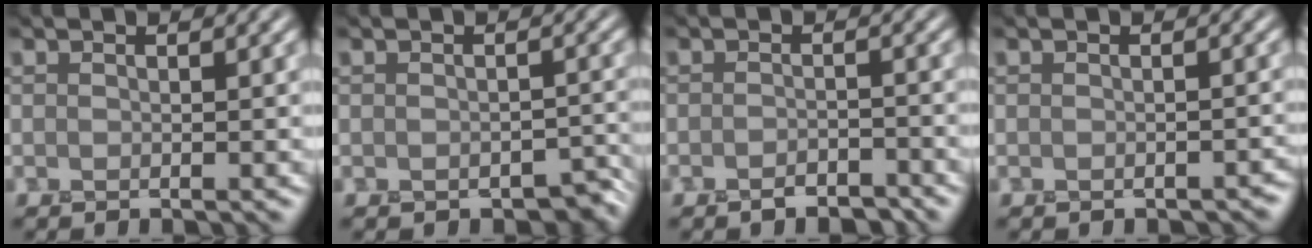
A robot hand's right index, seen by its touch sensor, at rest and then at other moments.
{"total": 2.6, "force": [-1.7, 1.5, 1.4], "torque": [-0.014, -0.010, -0.013]}
{"total": 2.0, "force": [-1.8, 0.6, 0.7], "torque": [-0.009, 0.001, -0.031]}
{"total": 1.1, "force": [-0.9, 0.5, 0.4], "torque": [-0.006, -0.008, -0.008]}